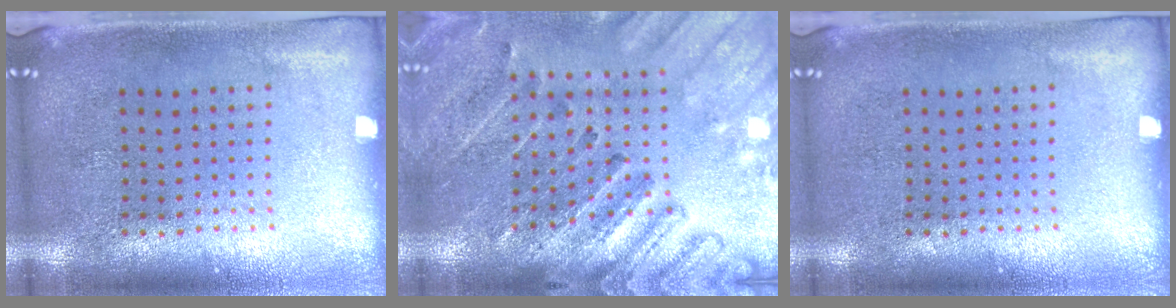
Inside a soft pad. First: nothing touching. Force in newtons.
{"total": 2.6, "press": 2.6, "slide": 0.2}
{"total": 0.0}